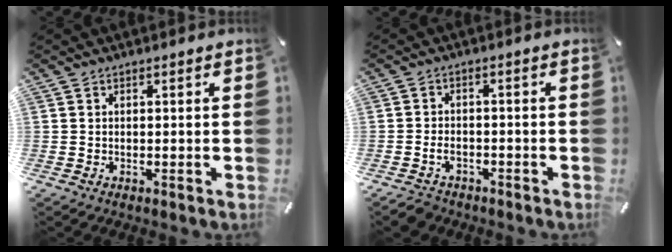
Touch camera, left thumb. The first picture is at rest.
{"total": 3.3, "force": [-1.8, 2.3, 1.5], "torque": [-0.035, 0.006, -0.037]}